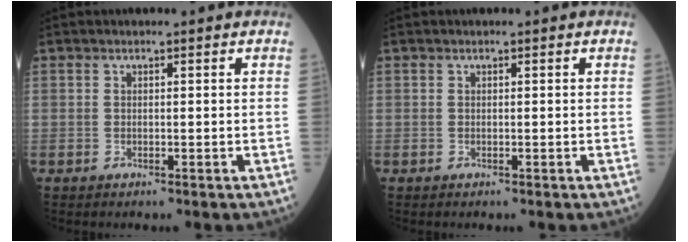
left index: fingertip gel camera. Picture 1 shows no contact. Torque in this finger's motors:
{"motor_torque": [0.00, 0.00, 0.00, 0.00]}